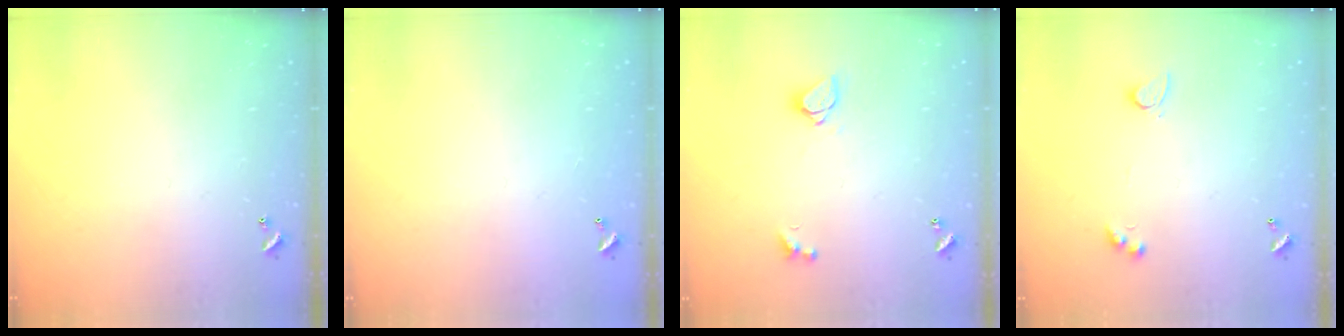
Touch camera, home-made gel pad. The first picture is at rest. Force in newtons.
{"total": 3.0, "press": 3.0, "slide": 0.1}
{"total": 2.4, "press": 2.4, "slide": 0.3}
{"total": 3.0, "press": 2.5, "slide": 1.6}